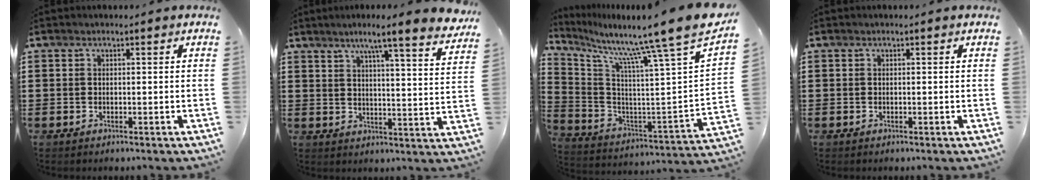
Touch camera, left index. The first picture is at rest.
{"total": 6.5, "force": [5.2, -0.8, 3.9], "torque": [-0.080, -0.040, 0.077]}
{"total": 11.9, "force": [9.4, -1.5, 7.1], "torque": [-0.150, -0.088, 0.136]}
{"total": 0.0}